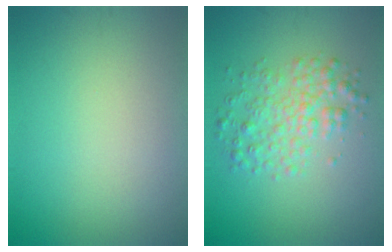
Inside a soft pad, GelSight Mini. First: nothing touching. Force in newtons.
{"total": 3.6, "press": 3.6, "slide": 0.1}